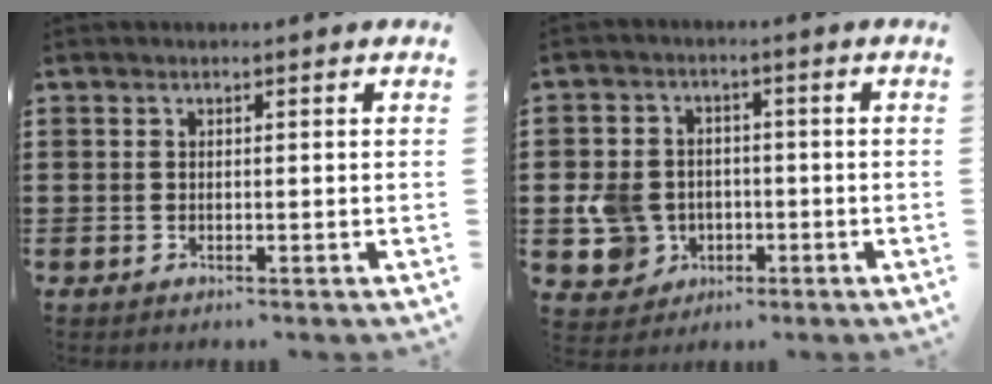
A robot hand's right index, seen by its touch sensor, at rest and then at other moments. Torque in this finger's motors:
{"motor_torque": [0.40, -0.16, 0.40, 0.07]}